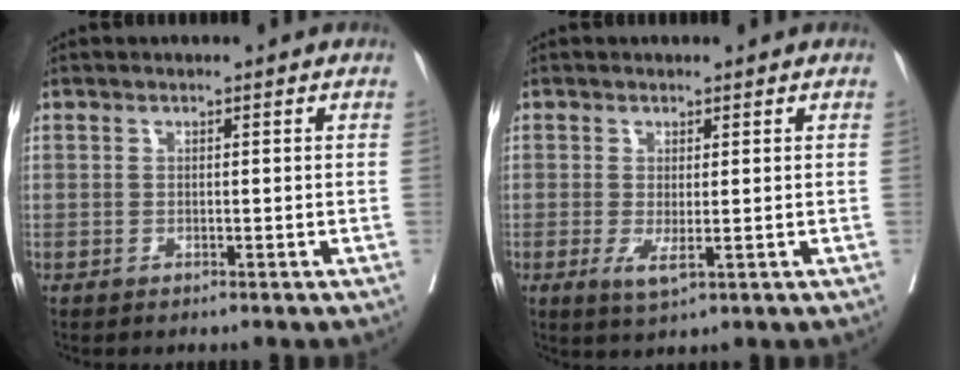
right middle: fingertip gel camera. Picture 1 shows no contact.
{"total": 2.8, "force": [-0.6, 0.7, 2.7], "torque": [-0.048, -0.009, -0.002]}